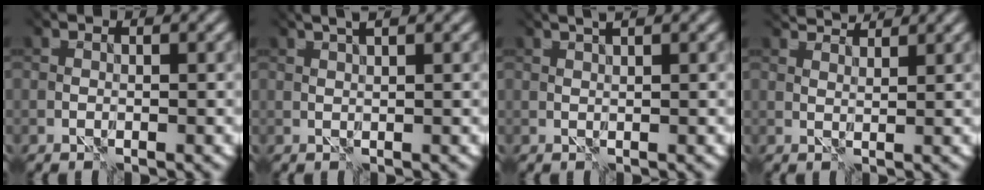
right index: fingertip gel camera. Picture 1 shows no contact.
{"total": 2.2, "force": [1.7, 0.1, 1.4], "torque": [-0.006, 0.022, 0.023]}
{"total": 1.7, "force": [1.5, -0.2, 0.8], "torque": [0.001, 0.013, 0.020]}
{"total": 4.4, "force": [4.2, 0.2, 1.2], "torque": [-0.031, 0.004, 0.075]}